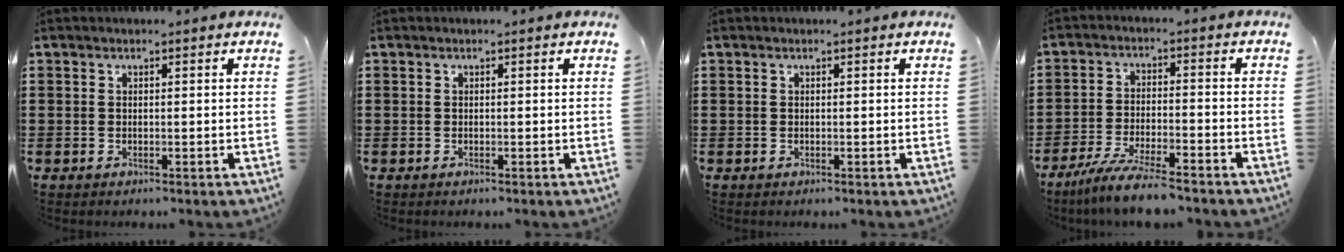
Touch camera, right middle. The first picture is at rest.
{"total": 0.0}
{"total": 0.0}
{"total": 7.0, "force": [-6.1, 0.2, 3.5], "torque": [-0.078, -0.010, -0.116]}